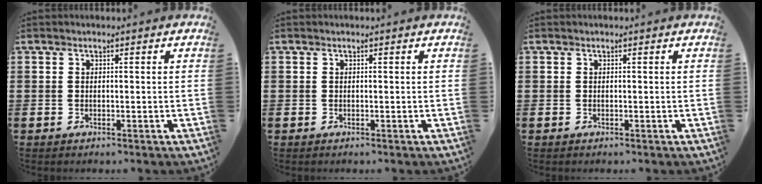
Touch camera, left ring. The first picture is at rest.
{"total": 0.0}
{"total": 0.0}